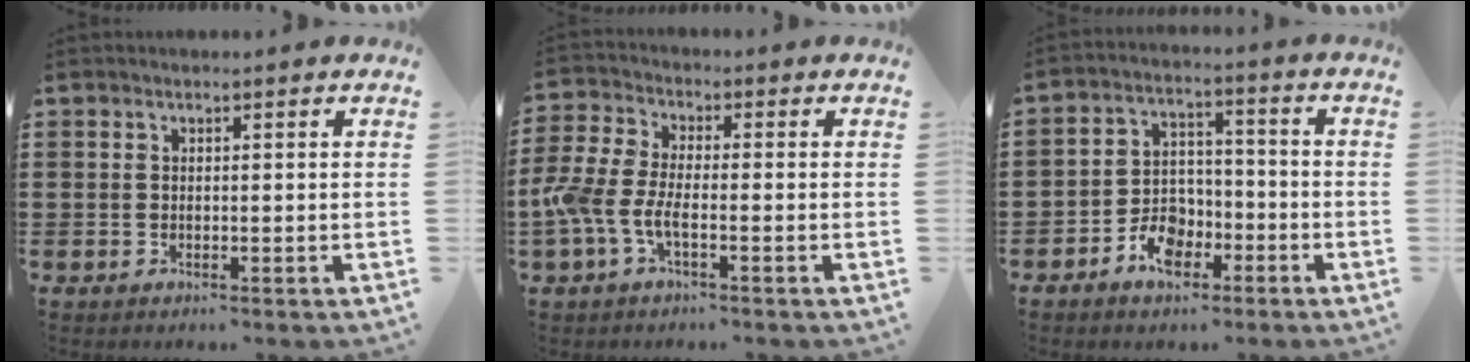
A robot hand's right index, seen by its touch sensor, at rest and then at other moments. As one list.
[{"total": 6.1, "force": [-2.6, 2.1, 5.1], "torque": [-0.134, -0.014, -0.055]}, {"total": 7.0, "force": [-3.7, 4.7, 3.6], "torque": [-0.073, 0.019, -0.068]}]